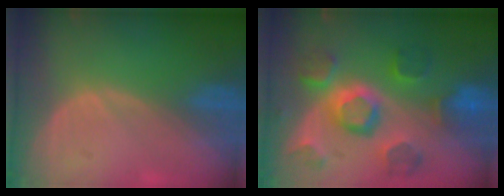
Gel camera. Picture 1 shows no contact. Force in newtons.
{"total": 11.4, "press": 10.1, "slide": 5.2}